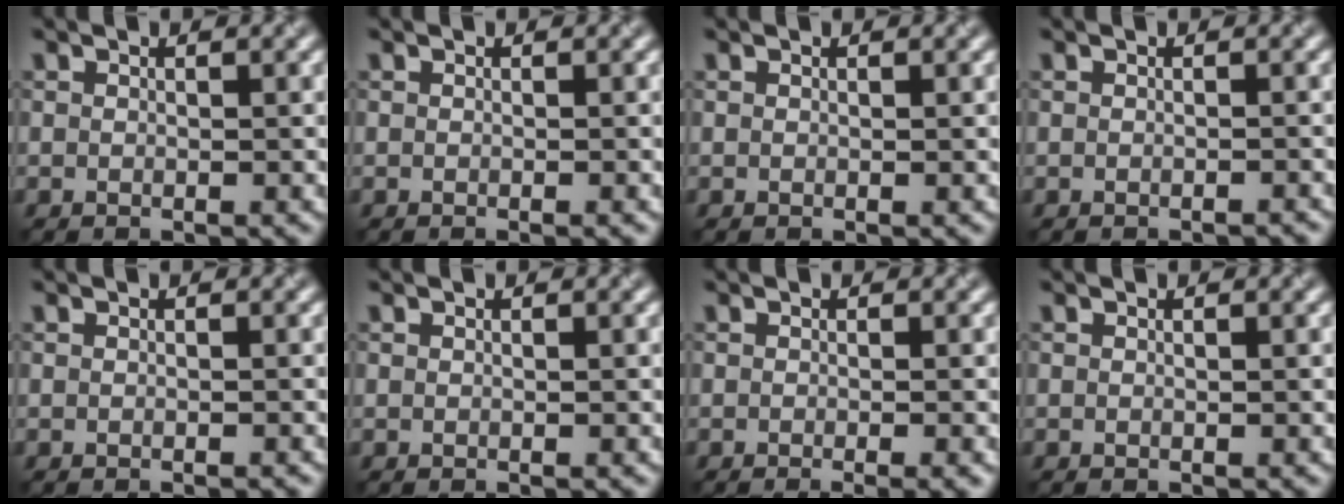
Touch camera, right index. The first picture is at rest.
{"total": 1.1, "force": [-0.3, 0.4, 0.9], "torque": [-0.003, 0.001, -0.008]}
{"total": 0.0}
{"total": 0.9, "force": [-0.5, 0.3, 0.6], "torque": [0.003, 0.007, -0.012]}
{"total": 0.8, "force": [-0.4, 0.3, 0.6], "torque": [-0.001, 0.005, -0.008]}
{"total": 0.0}
{"total": 2.9, "force": [-1.0, 0.9, 2.6], "torque": [-0.014, 0.006, -0.008]}
{"total": 0.0}